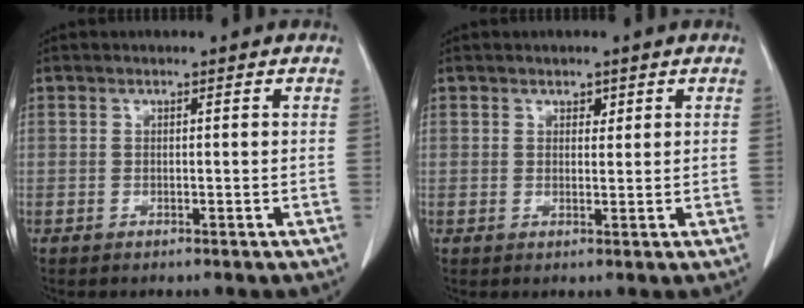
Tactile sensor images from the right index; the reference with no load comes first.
{"total": 1.7, "force": [0.9, 1.2, 0.8], "torque": [-0.016, 0.003, 0.018]}